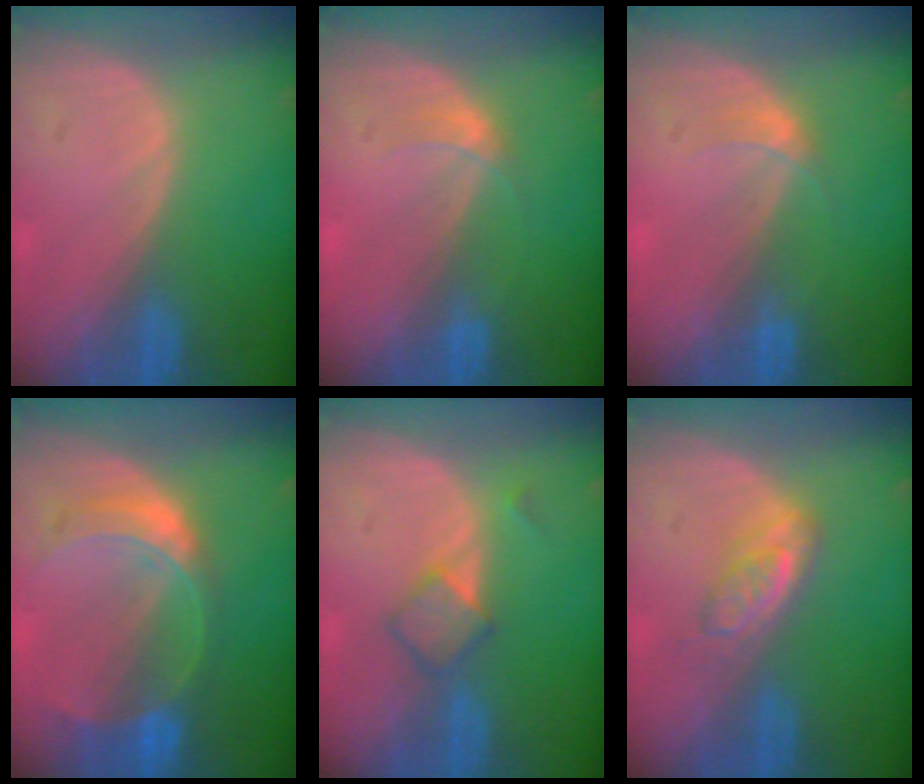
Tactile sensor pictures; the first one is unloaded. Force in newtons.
{"total": 1.7, "press": 1.7, "slide": 0.2}
{"total": 1.7, "press": 1.7, "slide": 0.2}
{"total": 7.6, "press": 6.6, "slide": 3.8}
{"total": 3.4, "press": 3.4, "slide": 0.3}
{"total": 4.1, "press": 4.1, "slide": 0.5}